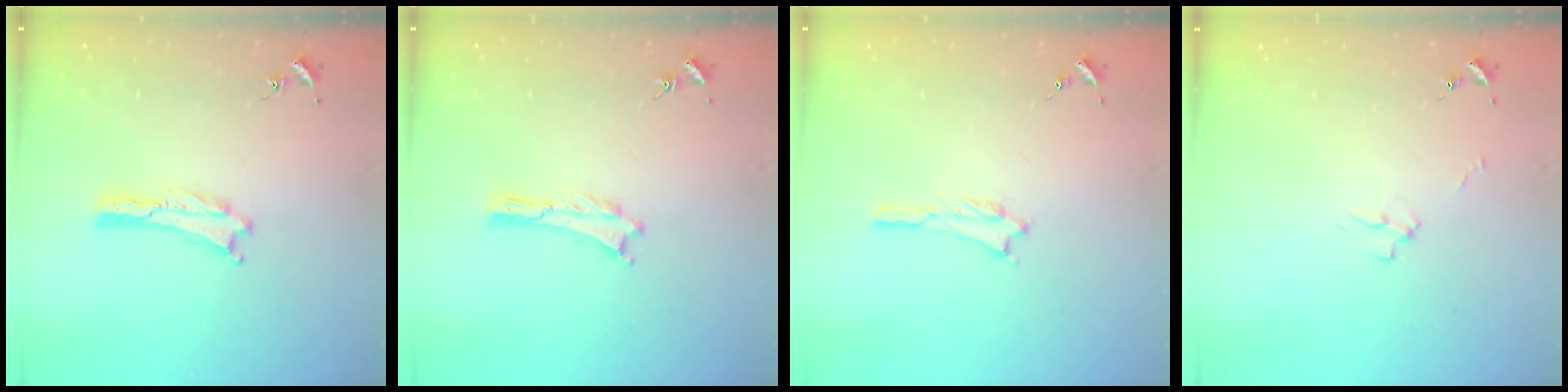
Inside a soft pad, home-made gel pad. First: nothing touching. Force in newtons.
{"total": 0.0}
{"total": 0.8, "press": 0.8, "slide": 0.2}
{"total": 2.5, "press": 2.5, "slide": 0.3}